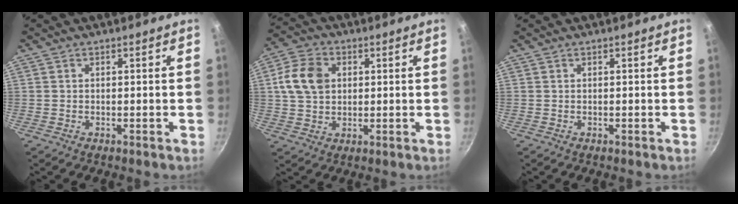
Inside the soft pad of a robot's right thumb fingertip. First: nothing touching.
{"total": 9.8, "force": [1.9, 7.4, 6.1], "torque": [-0.099, 0.008, 0.026]}
{"total": 0.0}